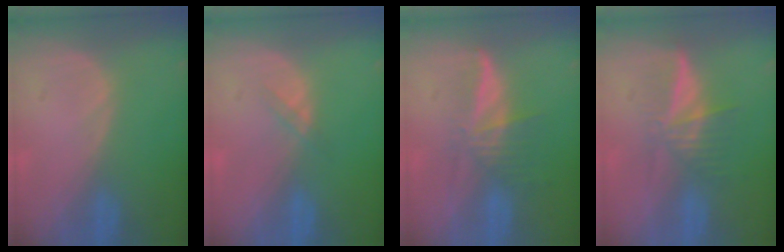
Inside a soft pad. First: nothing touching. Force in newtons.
{"total": 1.3, "press": 1.3, "slide": 0.2}
{"total": 5.8, "press": 5.2, "slide": 2.6}
{"total": 6.0, "press": 5.3, "slide": 2.9}